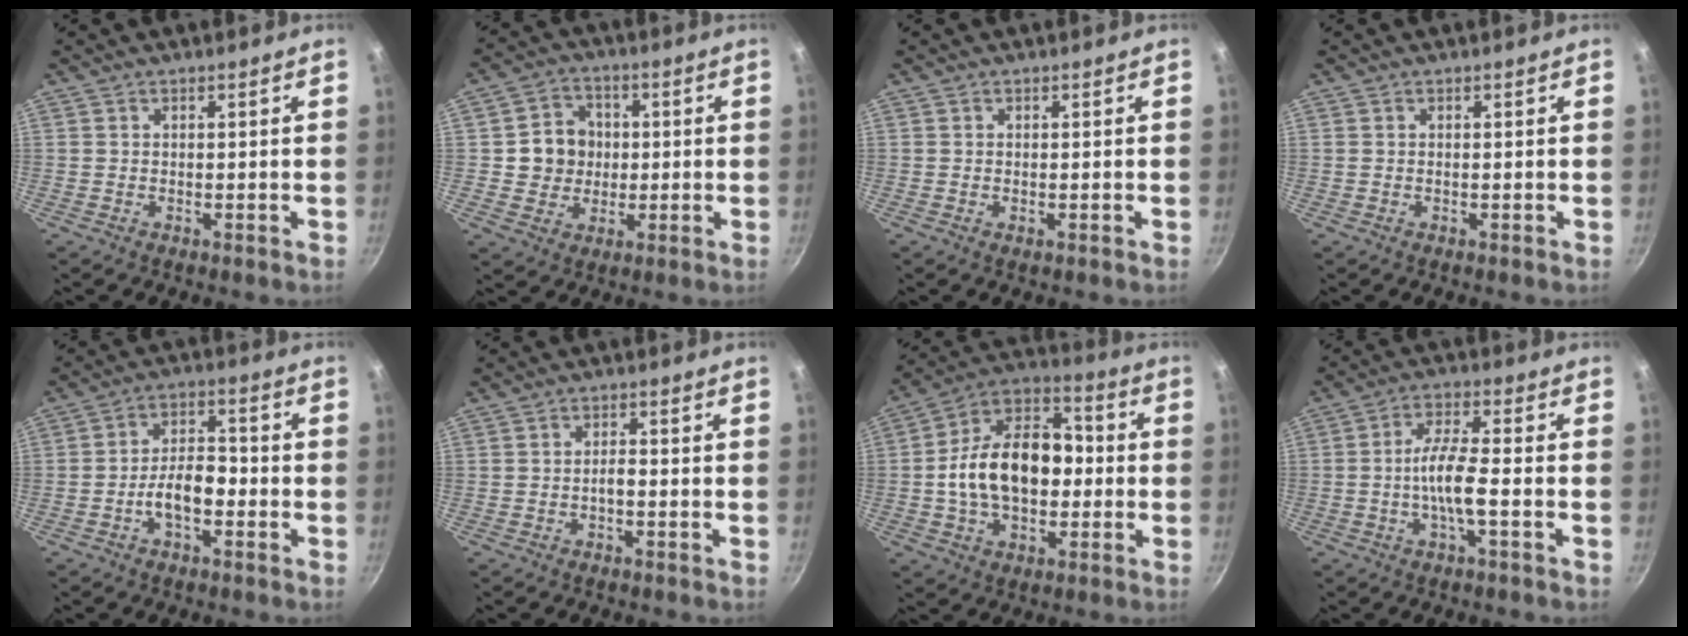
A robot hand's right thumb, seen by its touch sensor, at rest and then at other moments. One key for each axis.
{"total": 8.2, "fx": 0.5, "fy": 7.5, "fz": 3.2, "tx": -0.018, "ty": 0.010, "tz": 0.006}
{"total": 0.5, "fx": -0.1, "fy": 0.2, "fz": 0.5, "tx": -0.007, "ty": 0.000, "tz": -0.002}
{"total": 0.0}
{"total": 7.5, "fx": -2.6, "fy": 3.9, "fz": 5.8, "tx": -0.083, "ty": 0.039, "tz": -0.049}
{"total": 1.8, "fx": -0.8, "fy": 0.6, "fz": 1.5, "tx": -0.020, "ty": 0.013, "tz": -0.016}
{"total": 19.1, "fx": -1.1, "fy": 12.5, "fz": 14.4, "tx": -0.211, "ty": 0.045, "tz": -0.033}
{"total": 7.4, "fx": -1.9, "fy": 1.4, "fz": 7.0, "tx": -0.138, "ty": 0.025, "tz": -0.043}